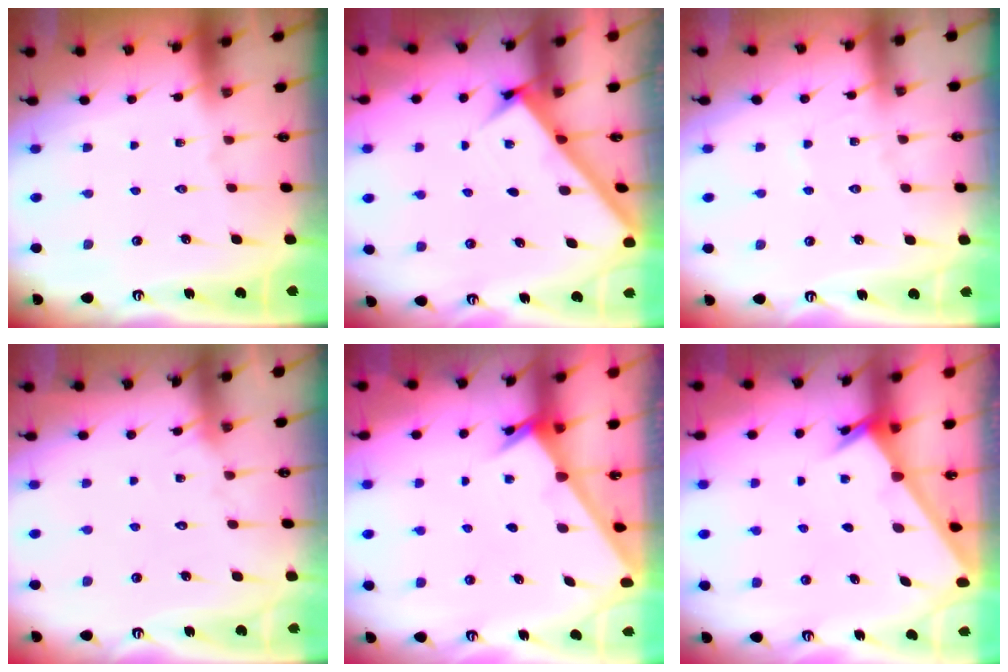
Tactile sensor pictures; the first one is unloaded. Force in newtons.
{"total": 2.9, "press": 2.9, "slide": 0.0}
{"total": 3.8, "press": 3.8, "slide": 0.4}
{"total": 4.8, "press": 4.8, "slide": 0.5}
{"total": 2.3, "press": 2.3, "slide": 0.2}
{"total": 2.4, "press": 2.4, "slide": 0.2}